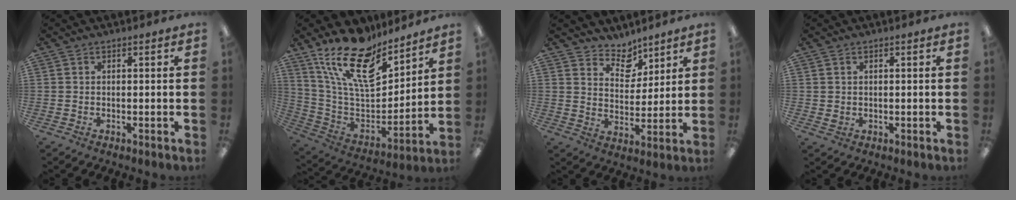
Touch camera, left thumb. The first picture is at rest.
{"total": 20.5, "force": [14.7, 8.5, 11.4], "torque": [-0.210, -0.095, 0.266]}
{"total": 7.6, "force": [6.4, 3.9, 1.1], "torque": [-0.012, -0.050, 0.117]}
{"total": 1.3, "force": [0.6, 1.1, 0.5], "torque": [-0.010, 0.003, 0.010]}